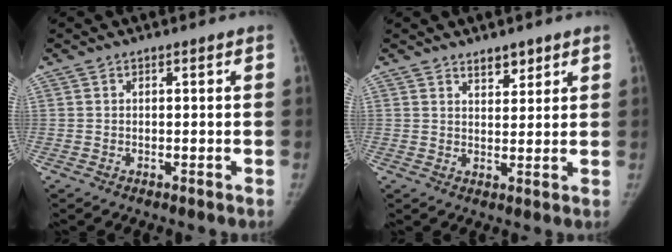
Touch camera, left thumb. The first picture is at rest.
{"total": 3.5, "force": [2.7, 1.6, 1.5], "torque": [-0.003, -0.018, 0.043]}